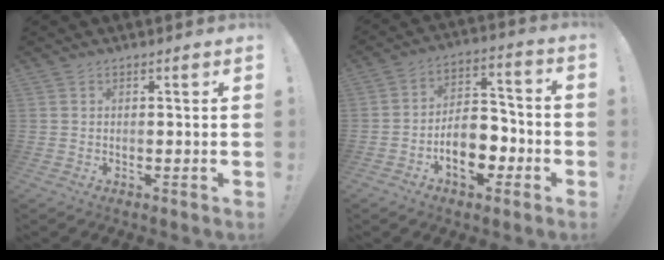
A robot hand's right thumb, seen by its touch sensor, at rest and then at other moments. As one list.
[{"total": 12.8, "force": [-5.2, 8.3, 8.4], "torque": [-0.124, 0.032, -0.087]}]